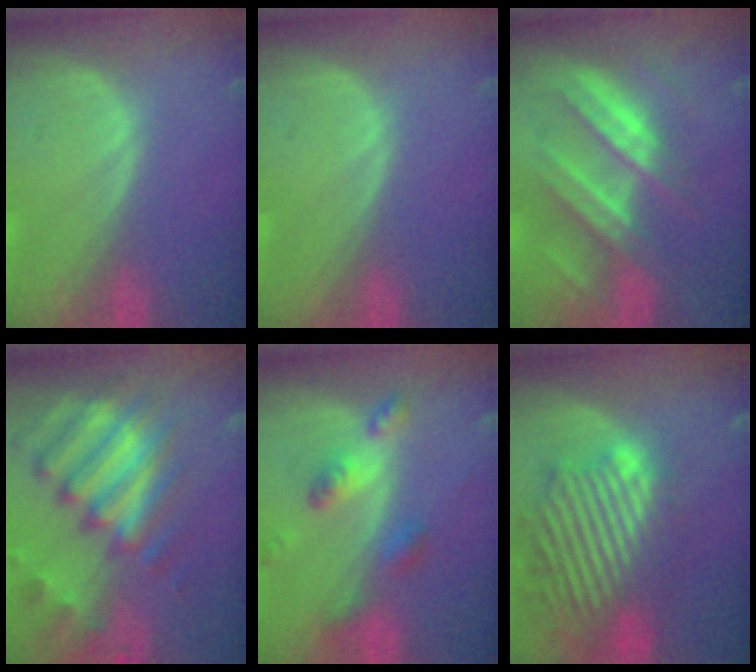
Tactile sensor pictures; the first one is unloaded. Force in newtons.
{"total": 0.0}
{"total": 8.1, "press": 8.1, "slide": 0.4}
{"total": 11.9, "press": 10.3, "slide": 5.9}
{"total": 6.1, "press": 5.4, "slide": 2.9}
{"total": 12.3, "press": 11.0, "slide": 5.5}